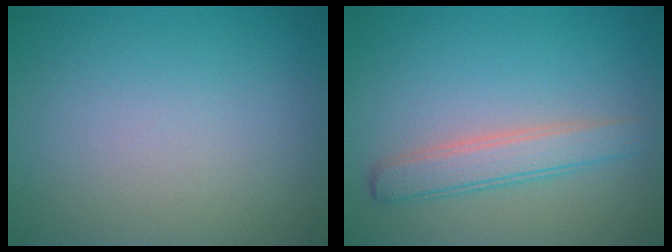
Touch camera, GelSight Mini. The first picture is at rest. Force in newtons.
{"total": 3.0, "press": 3.0, "slide": 0.1}